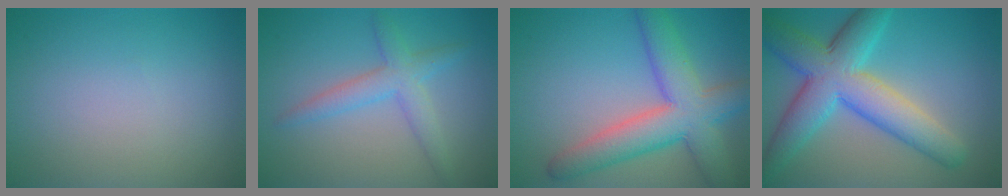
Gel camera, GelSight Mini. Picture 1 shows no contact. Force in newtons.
{"total": 3.2, "press": 3.2, "slide": 0.1}
{"total": 7.8, "press": 7.8, "slide": 0.4}
{"total": 8.7, "press": 8.7, "slide": 0.3}